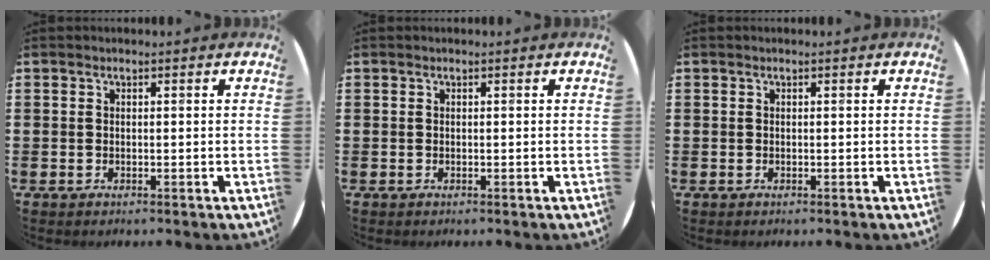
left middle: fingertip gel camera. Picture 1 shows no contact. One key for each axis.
{"total": 0.0}
{"total": 0.0}